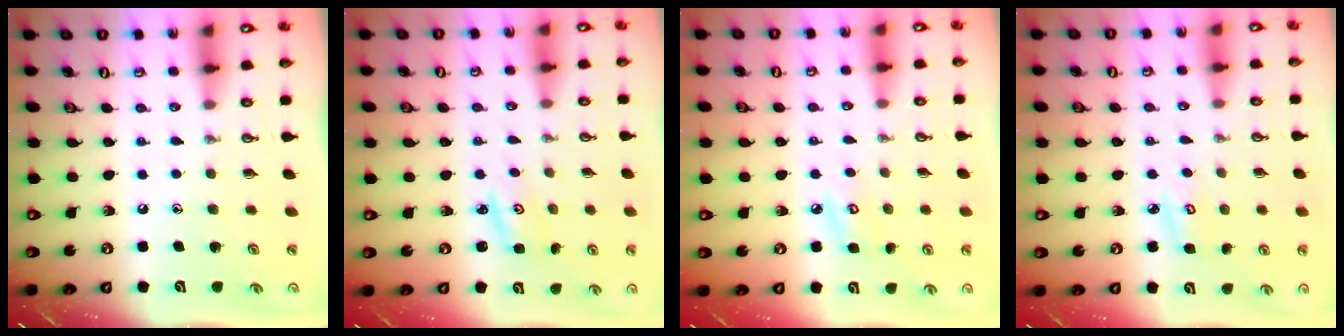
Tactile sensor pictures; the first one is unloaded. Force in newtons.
{"total": 1.6, "press": 1.5, "slide": 0.1}
{"total": 5.5, "press": 5.5, "slide": 0.4}
{"total": 4.7, "press": 4.7, "slide": 0.4}